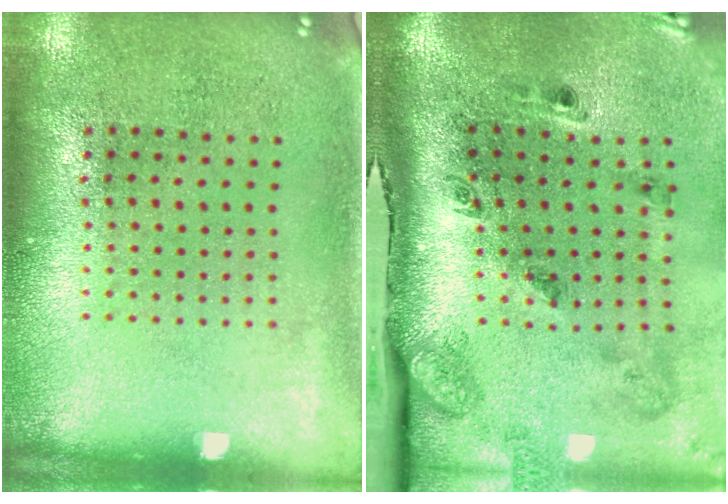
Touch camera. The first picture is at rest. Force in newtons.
{"total": 3.1, "press": 2.0, "slide": 2.4}